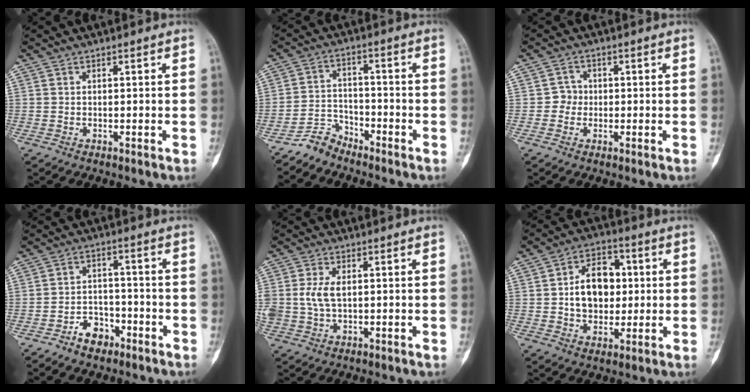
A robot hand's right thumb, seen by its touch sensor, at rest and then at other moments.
{"total": 4.9, "force": [-4.4, 1.9, 0.1], "torque": [0.009, 0.038, -0.090]}
{"total": 2.6, "force": [-0.3, 2.6, 0.5], "torque": [0.011, 0.011, -0.014]}
{"total": 5.8, "force": [-3.7, 3.8, 2.3], "torque": [-0.016, 0.036, -0.061]}
{"total": 5.4, "force": [0.5, 3.3, 4.2], "torque": [-0.094, 0.003, 0.014]}
{"total": 12.1, "force": [1.0, 8.7, 8.4], "torque": [-0.101, 0.013, 0.015]}